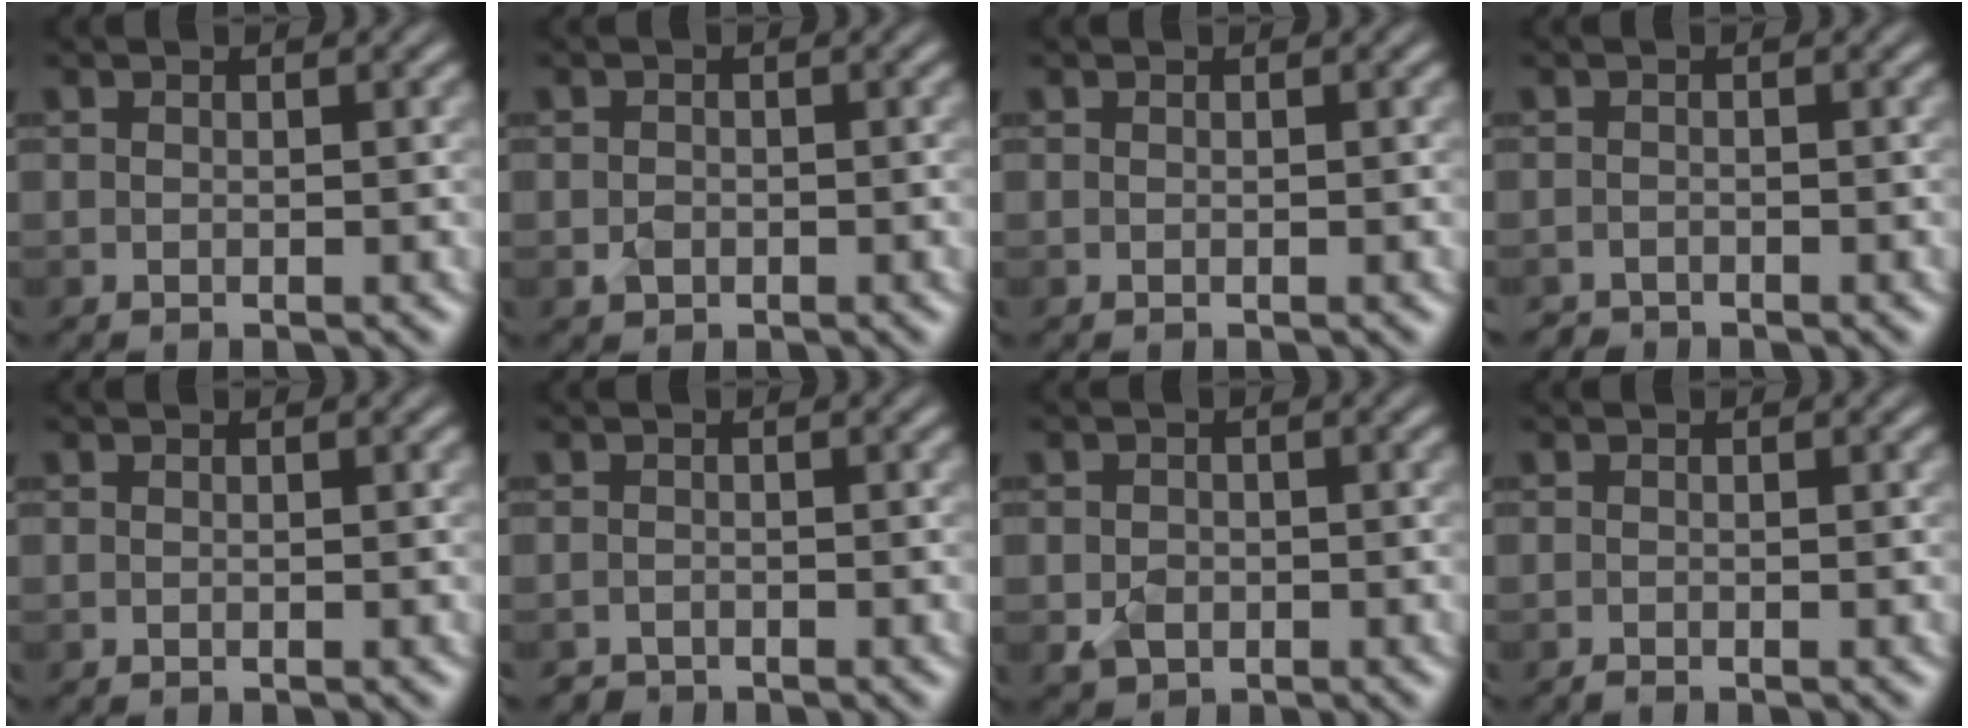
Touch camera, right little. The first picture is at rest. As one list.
[{"total": 1.5, "force": [-0.6, 1.3, 0.5], "torque": [-0.014, -0.003, -0.010]}, {"total": 0.0}, {"total": 1.0, "force": [-0.9, 0.3, -0.1], "torque": [0.005, -0.003, -0.016]}, {"total": 0.0}, {"total": 1.0, "force": [-0.9, 0.4, -0.1], "torque": [0.004, -0.003, -0.015]}, {"total": 2.3, "force": [-0.8, 2.0, 0.9], "torque": [-0.023, -0.004, -0.015]}, {"total": 0.5, "force": [-0.5, -0.1, 0.2], "torque": [-0.004, -0.001, -0.010]}]